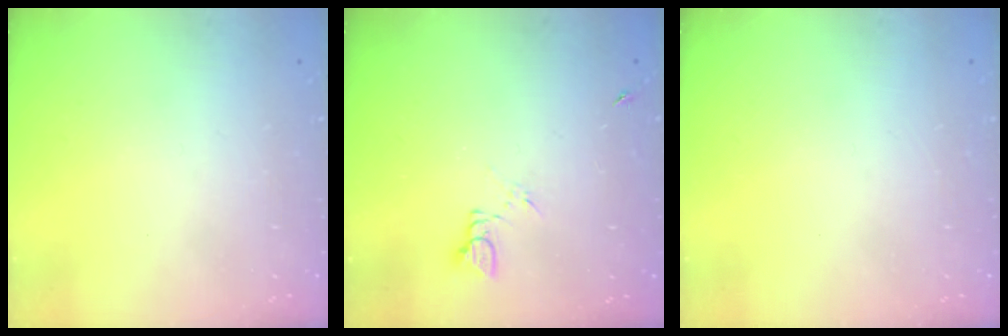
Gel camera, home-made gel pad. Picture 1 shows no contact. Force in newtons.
{"total": 4.2, "press": 4.2, "slide": 0.4}
{"total": 0.0}